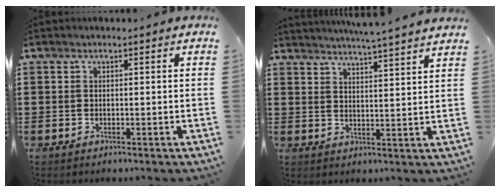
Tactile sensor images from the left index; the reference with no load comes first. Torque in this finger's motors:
{"motor_torque": [2.14, 0.00, -0.02, 0.18]}